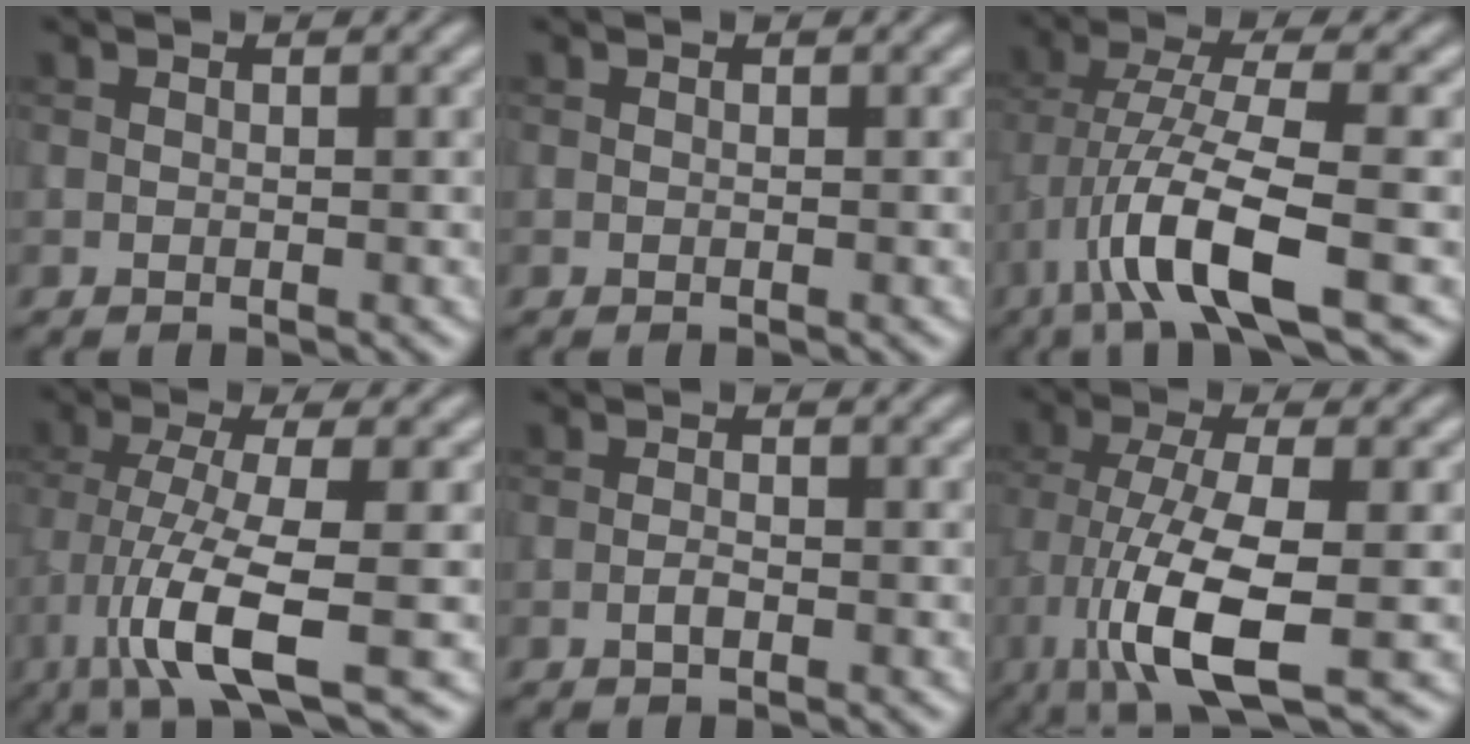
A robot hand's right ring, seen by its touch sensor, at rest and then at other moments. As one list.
[{"total": 0.0}, {"total": 8.1, "force": [-3.0, 1.9, 7.3], "torque": [-0.135, 0.006, -0.059]}, {"total": 7.8, "force": [-3.0, 1.6, 7.0], "torque": [-0.131, -0.007, -0.060]}, {"total": 0.9, "force": [-0.4, 0.3, 0.8], "torque": [-0.017, 0.000, -0.009]}, {"total": 9.4, "force": [-3.1, 2.7, 8.4], "torque": [-0.163, -0.005, -0.058]}]